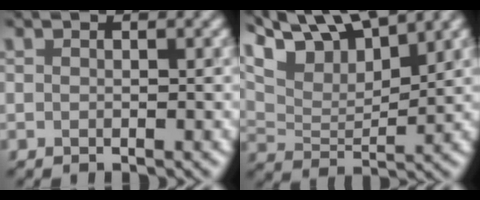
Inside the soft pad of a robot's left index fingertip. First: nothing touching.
{"total": 8.9, "force": [7.4, 2.1, 4.5], "torque": [-0.089, 0.011, 0.121]}